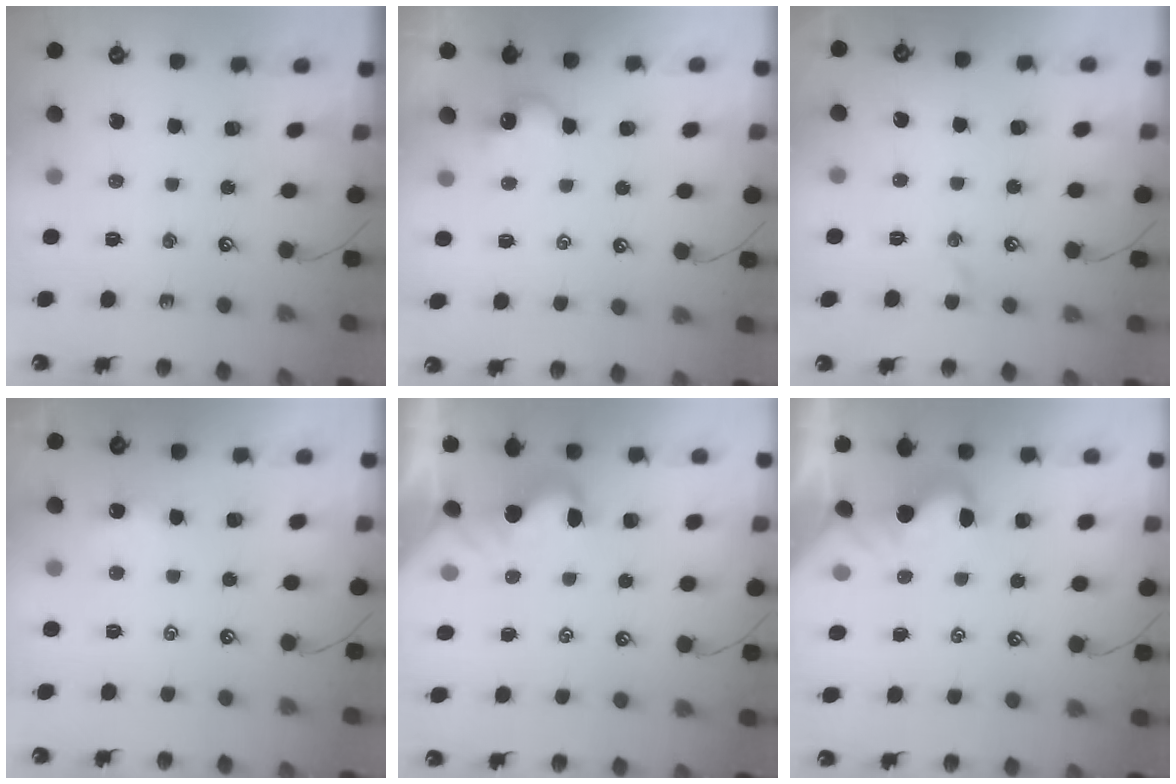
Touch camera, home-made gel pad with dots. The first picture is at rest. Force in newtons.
{"total": 1.9, "press": 1.9, "slide": 0.4}
{"total": 0.6, "press": 0.2, "slide": 0.6}
{"total": 1.4, "press": 1.3, "slide": 0.3}
{"total": 0.7, "press": 0.7, "slide": 0.3}
{"total": 0.7, "press": 0.7, "slide": 0.3}